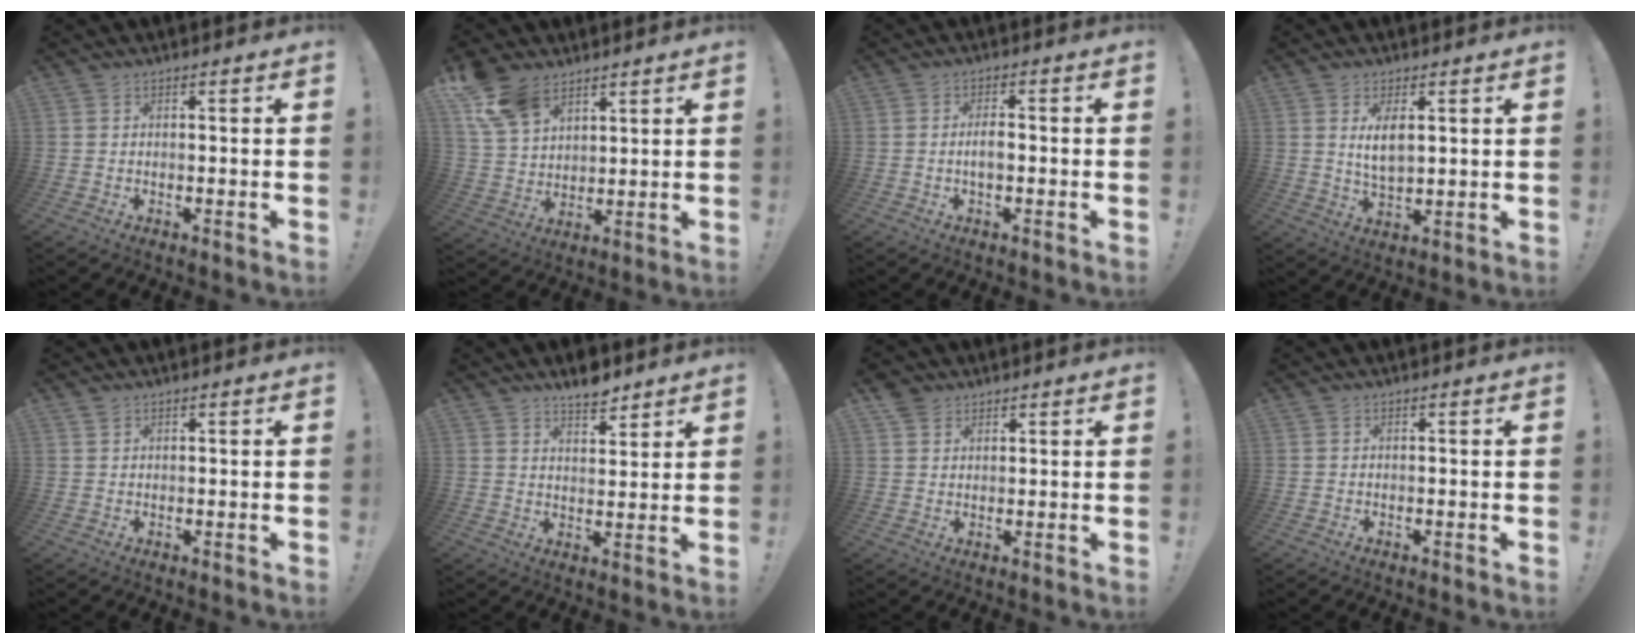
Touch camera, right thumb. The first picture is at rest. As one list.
[{"total": 11.8, "force": [8.0, 7.0, 5.0], "torque": [-0.095, -0.040, 0.158]}, {"total": 3.3, "force": [-0.8, 1.4, 2.9], "torque": [-0.050, 0.001, -0.020]}, {"total": 5.5, "force": [1.4, 2.5, 4.7], "torque": [-0.086, -0.004, 0.020]}, {"total": 1.1, "force": [0.9, 0.6, 0.3], "torque": [0.000, -0.003, 0.017]}, {"total": 6.5, "force": [5.7, 2.0, 2.4], "torque": [-0.025, -0.040, 0.101]}, {"total": 3.4, "force": [2.5, 2.3, 0.6], "torque": [-0.011, -0.011, 0.047]}, {"total": 0.0}]